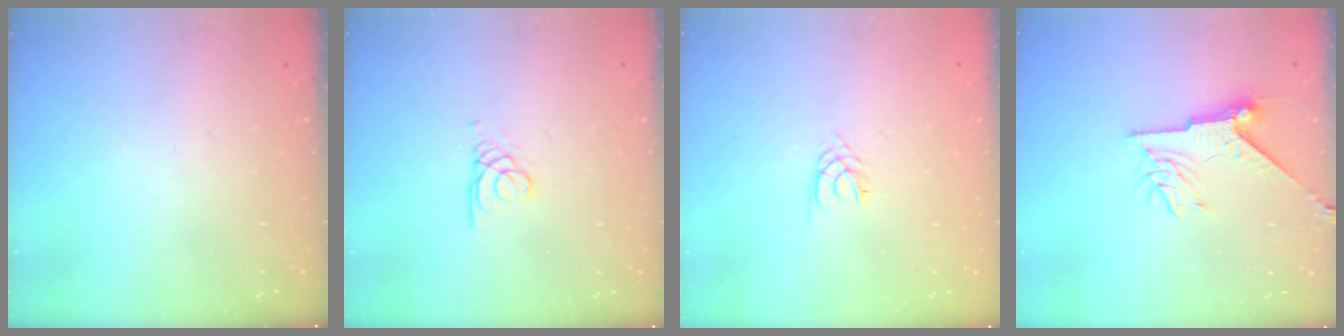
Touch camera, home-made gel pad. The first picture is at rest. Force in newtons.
{"total": 1.7, "press": 1.7, "slide": 0.1}
{"total": 2.4, "press": 2.4, "slide": 0.3}
{"total": 8.3, "press": 8.2, "slide": 0.8}